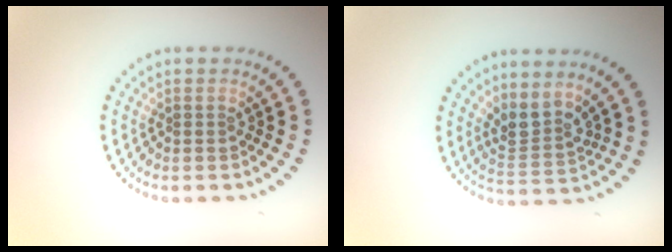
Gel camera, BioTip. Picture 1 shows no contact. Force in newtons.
{"total": 2.7, "press": 2.0, "slide": 1.8}